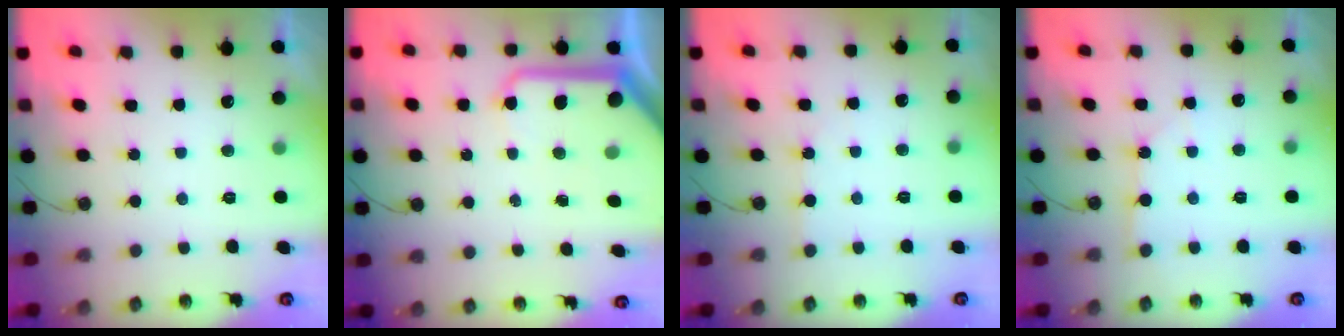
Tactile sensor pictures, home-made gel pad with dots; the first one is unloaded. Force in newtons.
{"total": 14.8, "press": 14.7, "slide": 1.6}
{"total": 1.8, "press": 1.8, "slide": 0.3}
{"total": 2.3, "press": 2.3, "slide": 0.2}